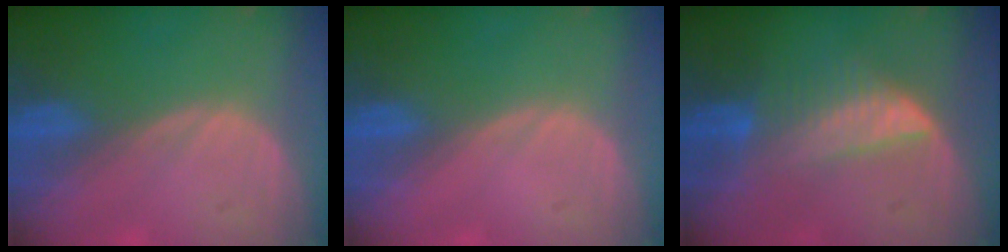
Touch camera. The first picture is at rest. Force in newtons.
{"total": 0.0}
{"total": 6.4, "press": 5.9, "slide": 2.5}